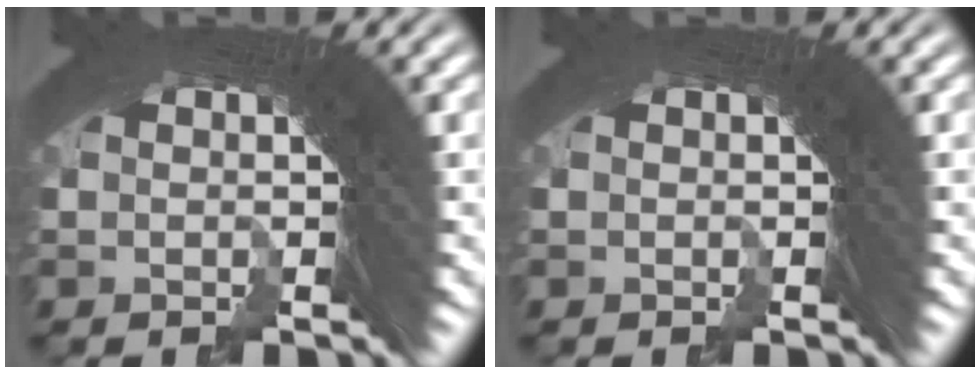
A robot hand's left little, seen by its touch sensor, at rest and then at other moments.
{"total": 0.0}